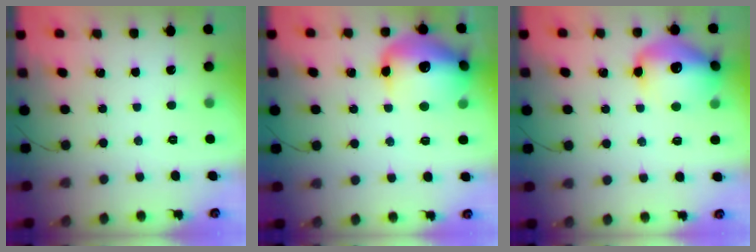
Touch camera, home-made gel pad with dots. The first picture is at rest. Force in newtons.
{"total": 18.3, "press": 18.2, "slide": 1.6}
{"total": 15.0, "press": 14.9, "slide": 1.6}